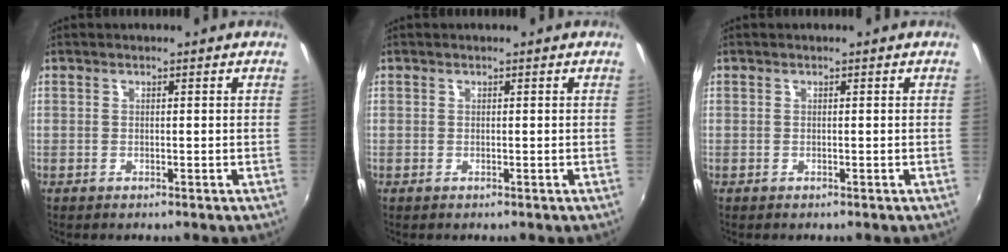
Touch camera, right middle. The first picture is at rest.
{"total": 0.0}
{"total": 0.0}